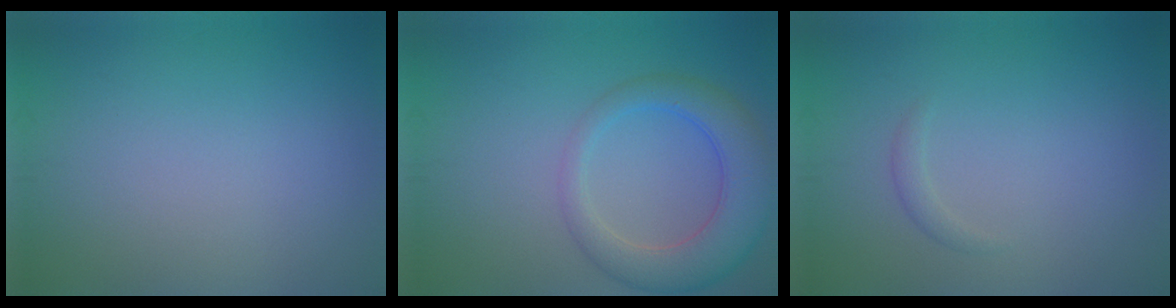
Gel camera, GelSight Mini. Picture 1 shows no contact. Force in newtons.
{"total": 6.0, "press": 6.0, "slide": 0.4}
{"total": 0.8, "press": 0.8, "slide": 0.0}